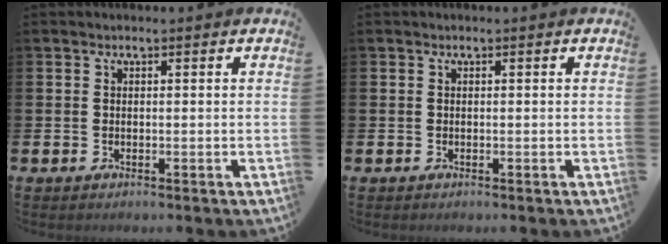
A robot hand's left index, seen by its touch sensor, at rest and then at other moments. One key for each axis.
{"total": 0.0}